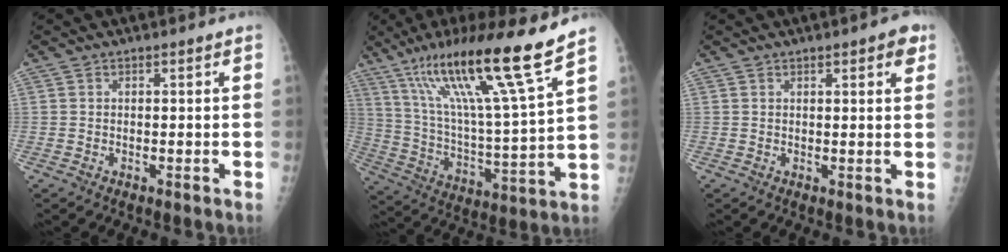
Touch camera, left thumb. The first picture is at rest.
{"total": 21.4, "force": [14.3, 0.4, 16.0], "torque": [-0.257, -0.061, 0.252]}
{"total": 4.1, "force": [2.3, 1.2, 3.2], "torque": [-0.031, -0.007, 0.024]}